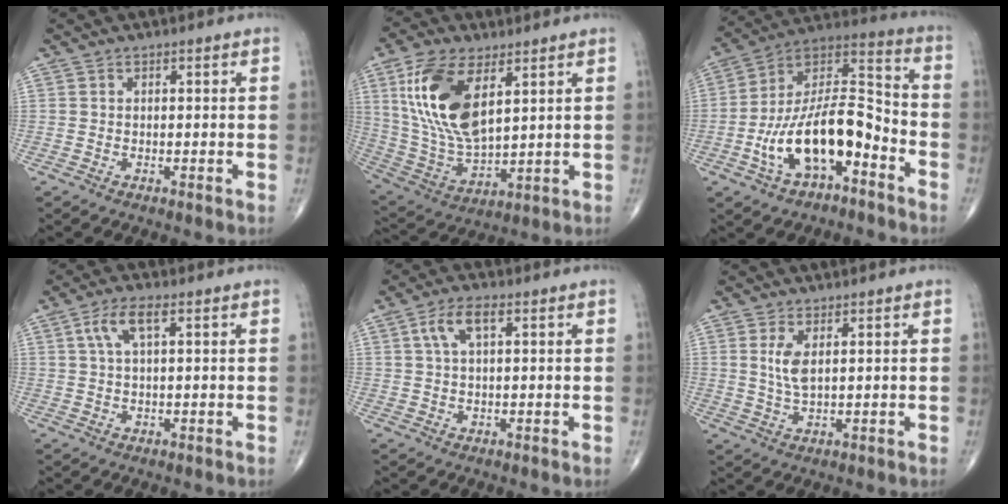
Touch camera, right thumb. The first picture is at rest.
{"total": 17.7, "force": [6.4, 8.4, 14.2], "torque": [-0.281, -0.023, 0.132]}
{"total": 18.7, "force": [-7.2, 8.6, 14.9], "torque": [-0.252, 0.071, -0.127]}
{"total": 5.4, "force": [1.9, 1.9, 4.7], "torque": [-0.101, 0.008, 0.038]}
{"total": 5.6, "force": [1.9, 2.3, 4.7], "torque": [-0.097, 0.008, 0.037]}
{"total": 4.2, "force": [1.2, 1.6, 3.7], "torque": [-0.077, -0.009, 0.031]}